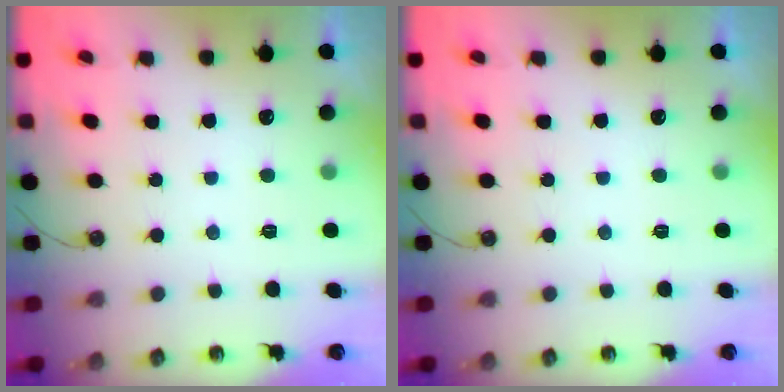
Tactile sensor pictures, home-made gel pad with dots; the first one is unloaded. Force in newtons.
{"total": 0.0}